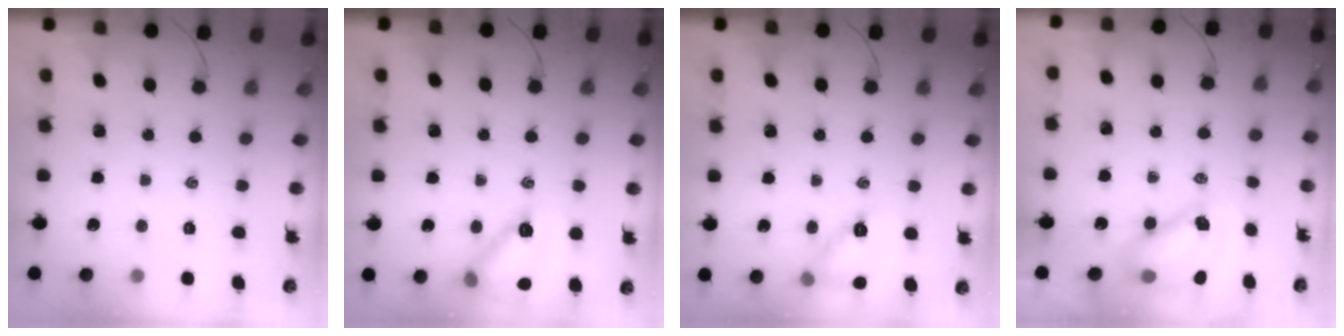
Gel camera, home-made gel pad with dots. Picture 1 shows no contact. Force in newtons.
{"total": 13.7, "press": 13.6, "slide": 1.0}
{"total": 10.7, "press": 10.3, "slide": 2.6}
{"total": 9.1, "press": 8.7, "slide": 2.6}